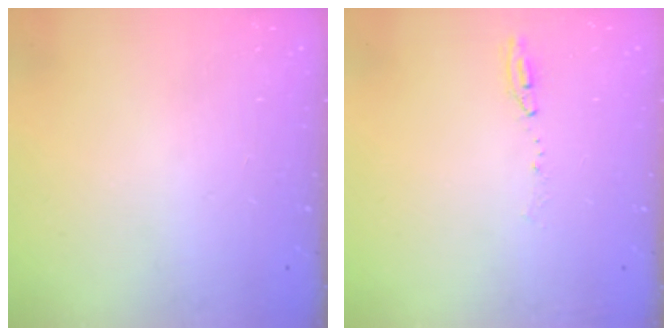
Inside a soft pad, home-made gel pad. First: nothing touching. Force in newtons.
{"total": 5.7, "press": 5.7, "slide": 0.7}